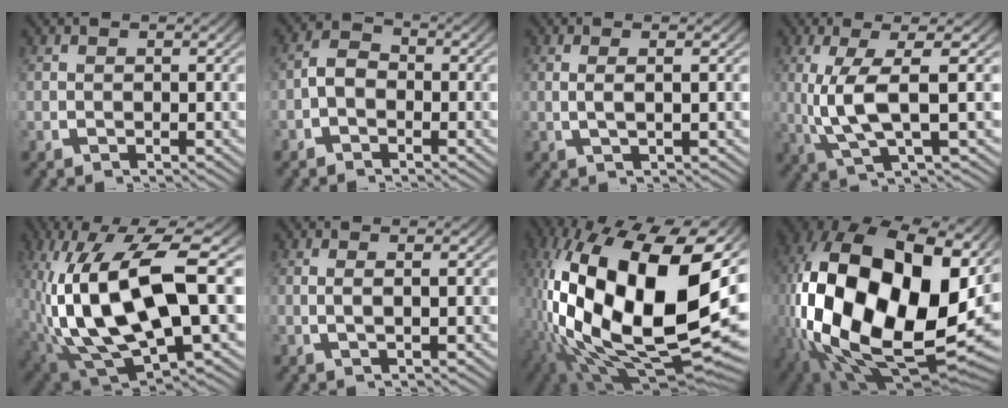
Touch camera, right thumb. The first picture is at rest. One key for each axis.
{"total": 2.7, "fx": -0.8, "fy": 2.0, "fz": 1.6, "tx": -0.025, "ty": -0.006, "tz": -0.020}
{"total": 1.7, "fx": 0.3, "fy": 0.2, "fz": 1.7, "tx": -0.038, "ty": -0.002, "tz": 0.010}
{"total": 7.8, "fx": -0.2, "fy": 3.0, "fz": 7.2, "tx": -0.162, "ty": -0.017, "tz": 0.008}
{"total": 17.0, "fx": -1.8, "fy": 9.7, "fz": 13.9, "tx": -0.304, "ty": -0.056, "tz": 0.002}
{"total": 1.3, "fx": 0.2, "fy": 0.1, "fz": 1.3, "tx": -0.029, "ty": -0.001, "tz": 0.007}
{"total": 28.2, "fx": -2.7, "fy": 16.3, "fz": 22.8, "tx": -0.438, "ty": -0.085, "tz": 0.011}
{"total": 31.2, "fx": -1.5, "fy": 19.5, "fz": 24.2, "tx": -0.482, "ty": -0.090, "tz": 0.024}